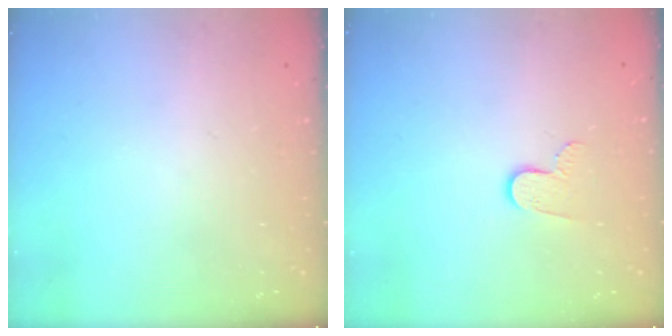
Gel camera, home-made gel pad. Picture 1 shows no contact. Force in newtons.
{"total": 6.6, "press": 6.6, "slide": 0.6}